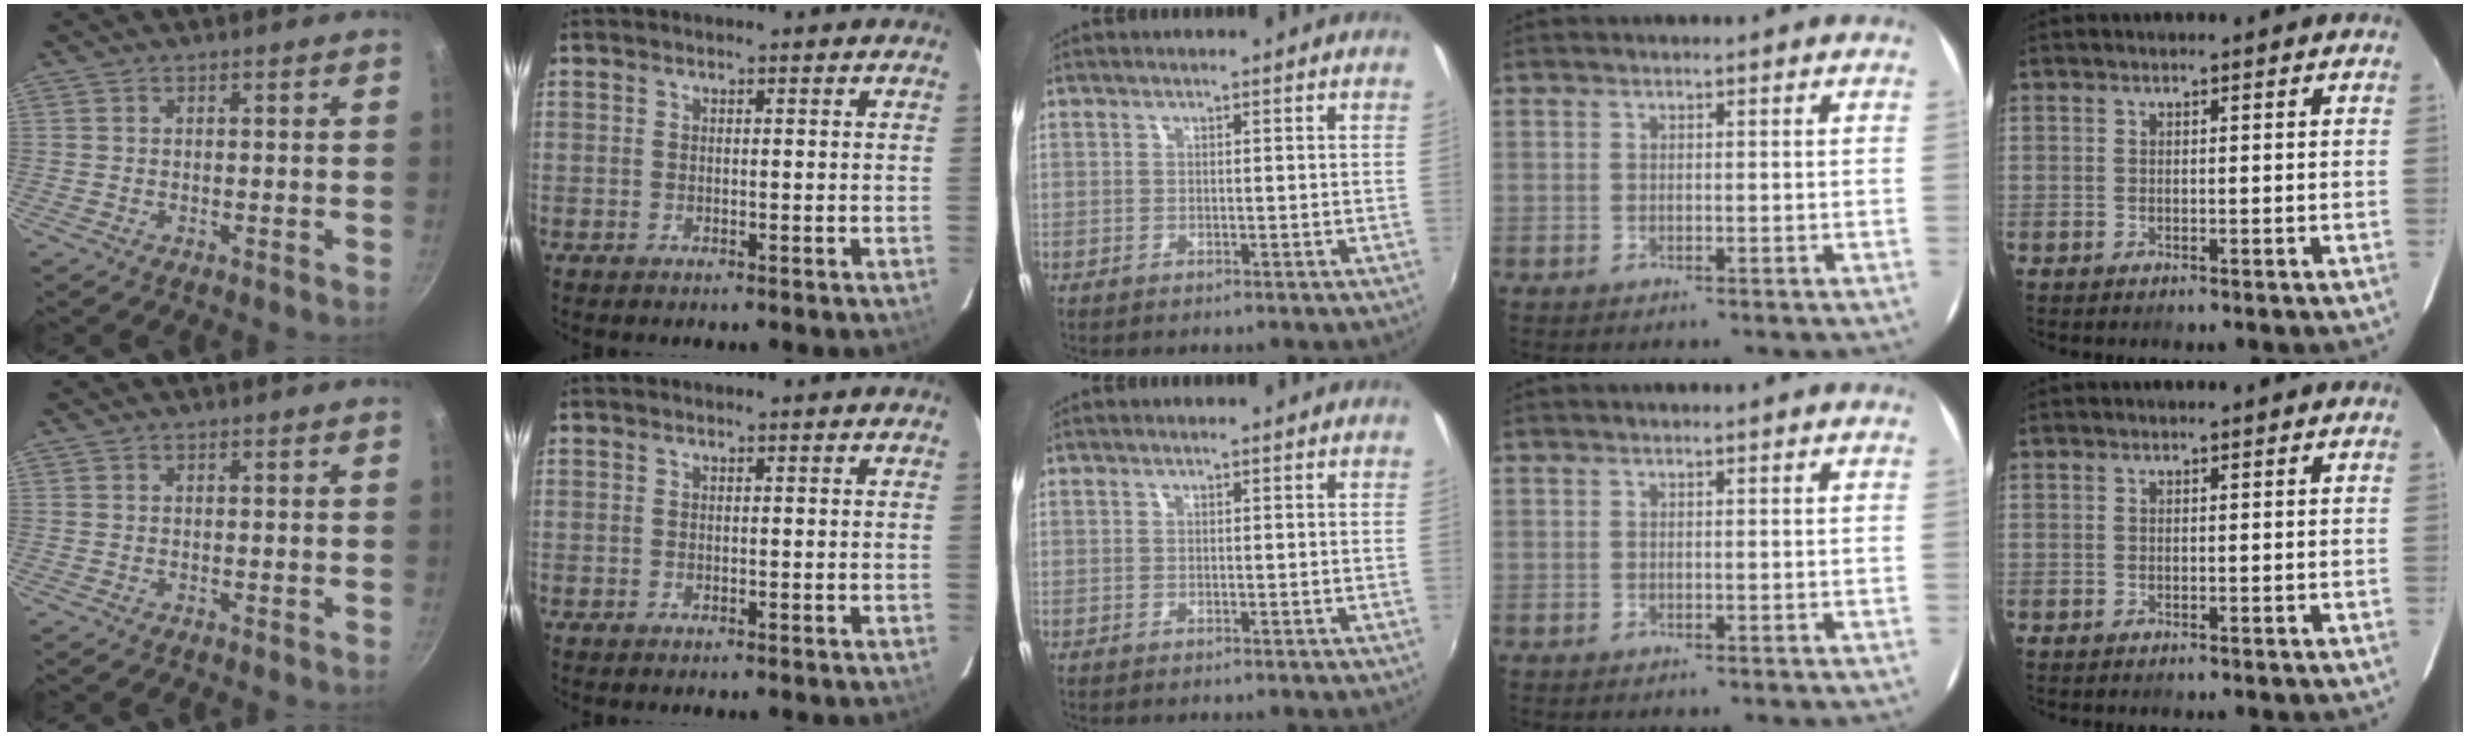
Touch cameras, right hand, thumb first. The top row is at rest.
{}